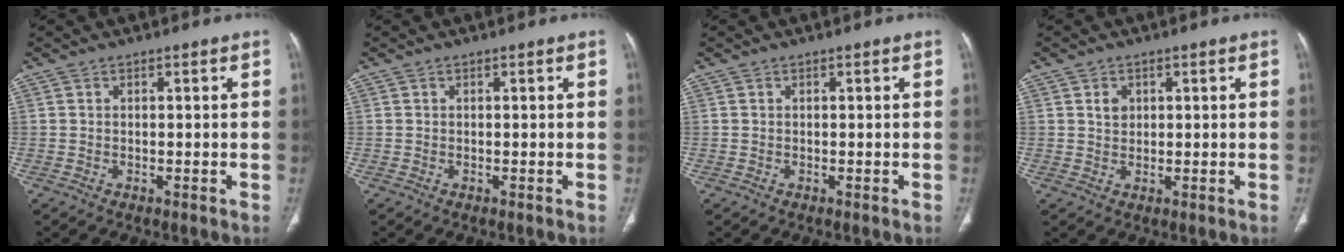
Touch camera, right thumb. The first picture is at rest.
{"total": 0.0}
{"total": 0.0}
{"total": 2.2, "force": [0.8, 1.7, 1.1], "torque": [-0.011, -0.004, 0.015]}